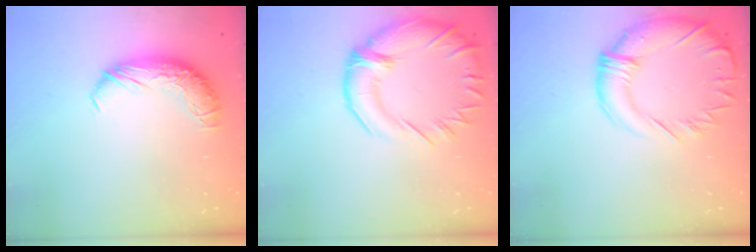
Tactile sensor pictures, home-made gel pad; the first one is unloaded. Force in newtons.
{"total": 4.9, "press": 4.4, "slide": 2.2}
{"total": 3.8, "press": 2.9, "slide": 2.4}